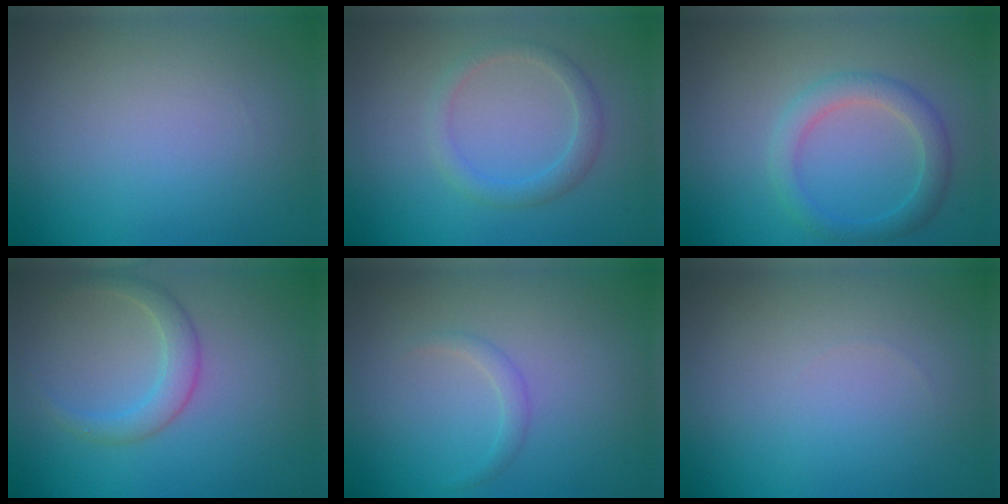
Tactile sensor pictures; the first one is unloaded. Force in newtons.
{"total": 2.0, "press": 2.0, "slide": 0.3}
{"total": 2.9, "press": 2.9, "slide": 0.1}
{"total": 2.4, "press": 2.4, "slide": 0.1}
{"total": 1.0, "press": 1.0, "slide": 0.1}
{"total": 0.0}